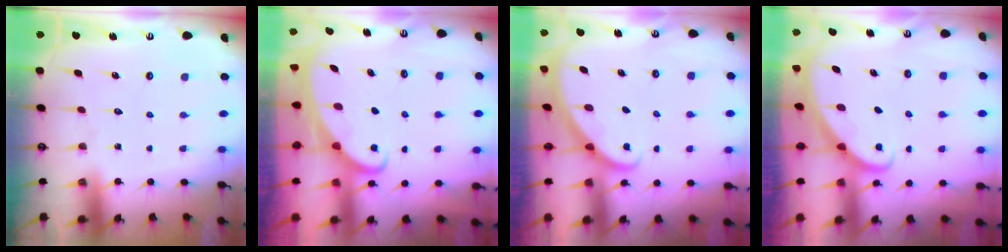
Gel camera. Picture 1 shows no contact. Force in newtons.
{"total": 2.2, "press": 2.2, "slide": 0.3}
{"total": 2.1, "press": 2.1, "slide": 0.1}
{"total": 2.3, "press": 2.3, "slide": 0.1}